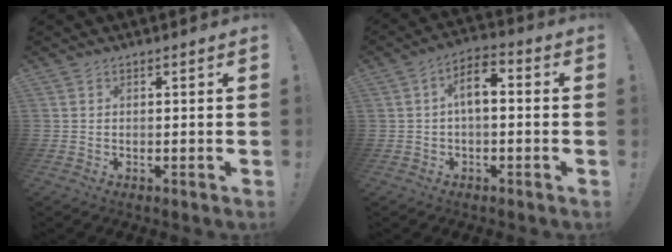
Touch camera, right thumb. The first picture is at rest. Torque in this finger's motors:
{"motor_torque": [-0.04, 0.32, 0.40, 0.30, 0.23]}